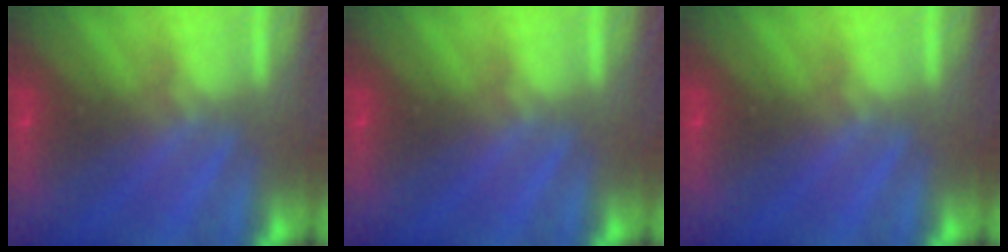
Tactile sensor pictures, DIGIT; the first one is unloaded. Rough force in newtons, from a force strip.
{"total": 0.0}
{"total": 0.0}